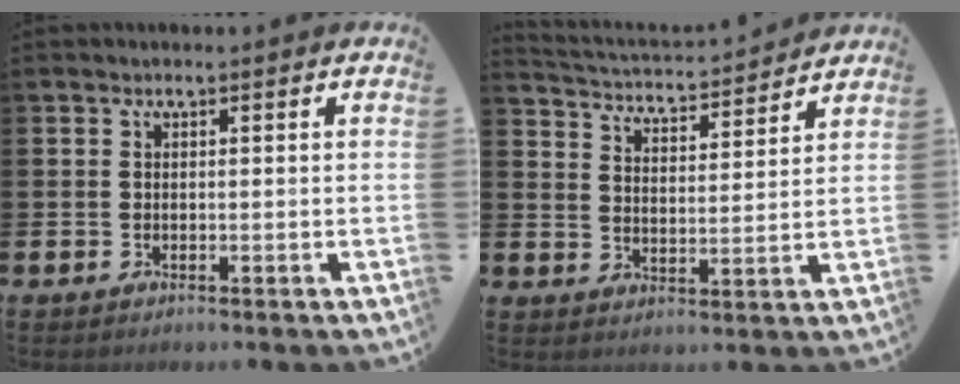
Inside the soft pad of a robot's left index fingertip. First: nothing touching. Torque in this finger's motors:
{"motor_torque": [0.24, -0.24, 0.21, 0.00]}